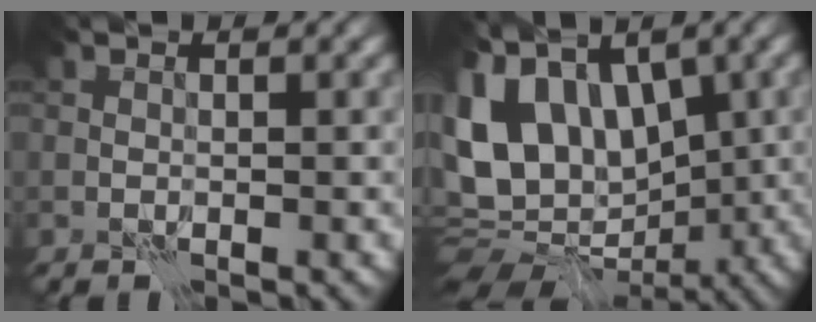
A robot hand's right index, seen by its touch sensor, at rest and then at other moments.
{"total": 11.0, "force": [1.9, 7.7, 7.6], "torque": [-0.146, 0.010, 0.030]}